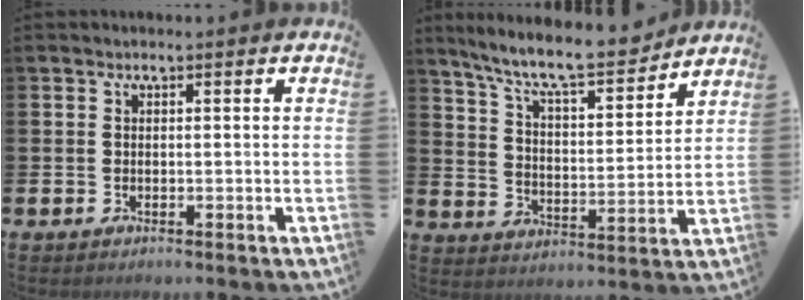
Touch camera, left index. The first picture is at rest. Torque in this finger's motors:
{"motor_torque": [0.21, -0.47, 0.71, 0.21]}